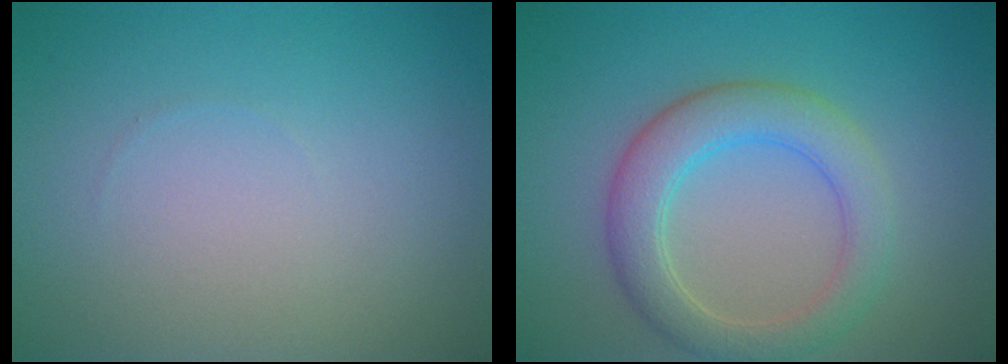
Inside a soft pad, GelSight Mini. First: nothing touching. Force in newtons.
{"total": 4.7, "press": 4.7, "slide": 0.6}